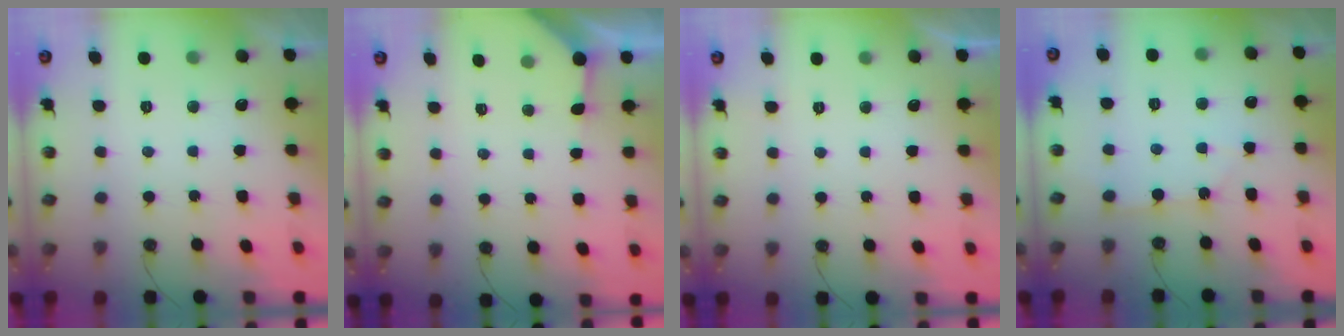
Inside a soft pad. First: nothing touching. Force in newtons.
{"total": 2.4, "press": 2.3, "slide": 0.3}
{"total": 0.0}
{"total": 6.0, "press": 5.9, "slide": 0.8}